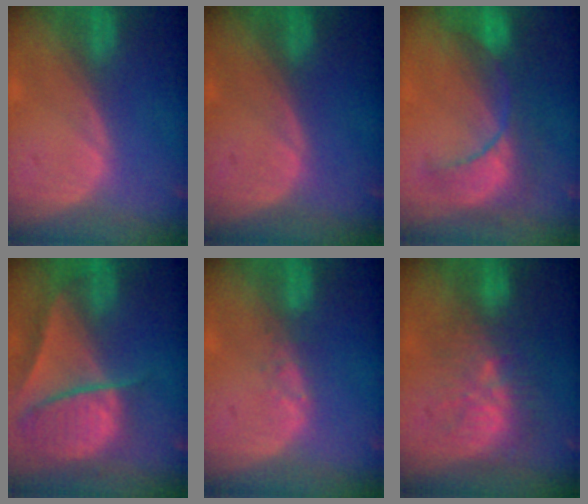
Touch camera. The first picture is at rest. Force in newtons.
{"total": 0.0}
{"total": 8.4, "press": 8.3, "slide": 1.6}
{"total": 9.8, "press": 8.2, "slide": 5.3}
{"total": 1.4, "press": 1.4, "slide": 0.2}
{"total": 9.8, "press": 8.8, "slide": 4.3}